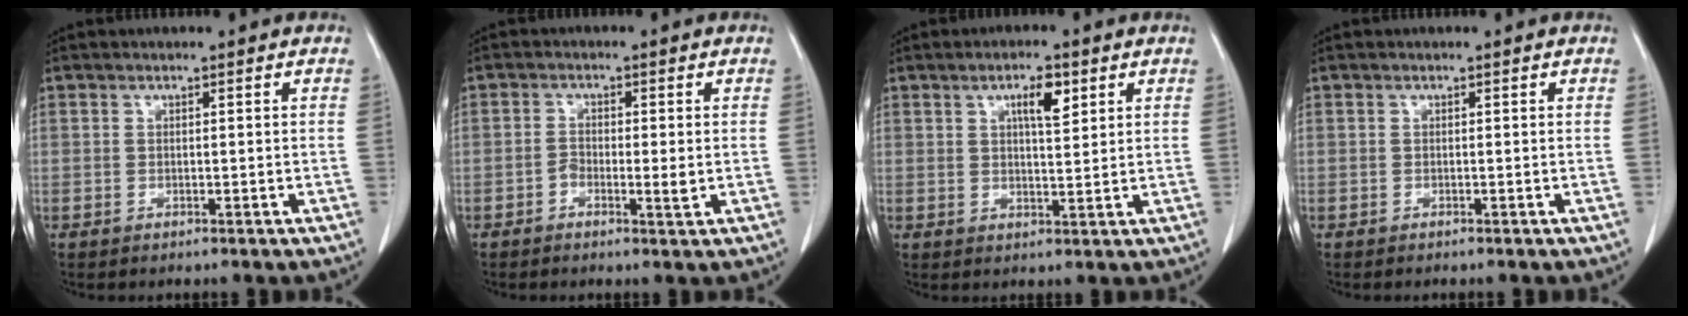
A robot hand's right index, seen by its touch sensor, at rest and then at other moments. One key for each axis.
{"total": 2.7, "fx": -0.6, "fy": 0.9, "fz": 2.5, "tx": -0.039, "ty": 0.002, "tz": -0.008}
{"total": 4.5, "fx": 2.2, "fy": 1.1, "fz": 3.8, "tx": -0.065, "ty": -0.001, "tz": 0.037}
{"total": 0.0}